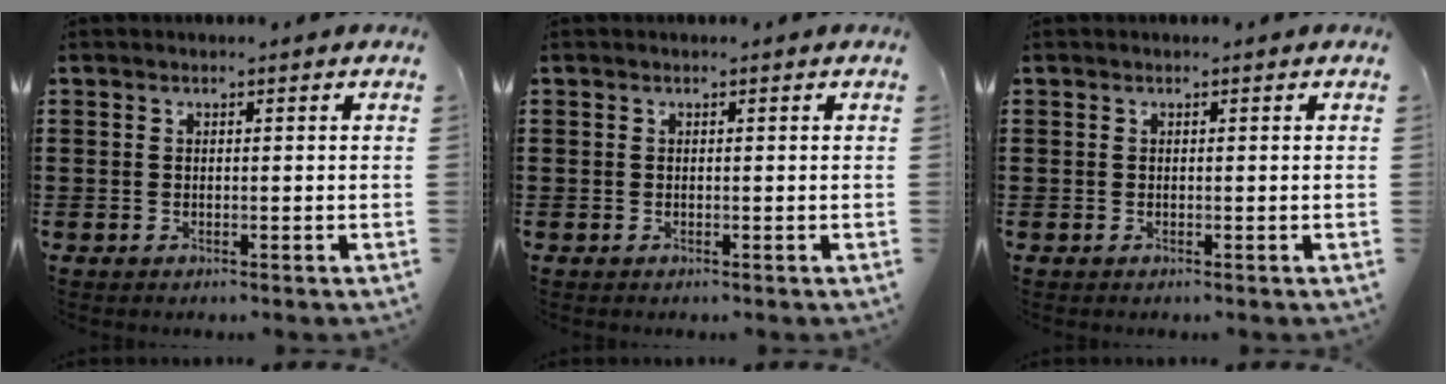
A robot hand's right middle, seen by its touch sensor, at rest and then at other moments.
{"total": 0.0}
{"total": 0.0}